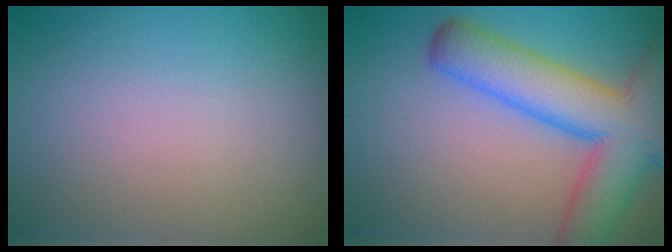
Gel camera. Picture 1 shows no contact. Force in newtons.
{"total": 9.3, "press": 9.3, "slide": 0.7}